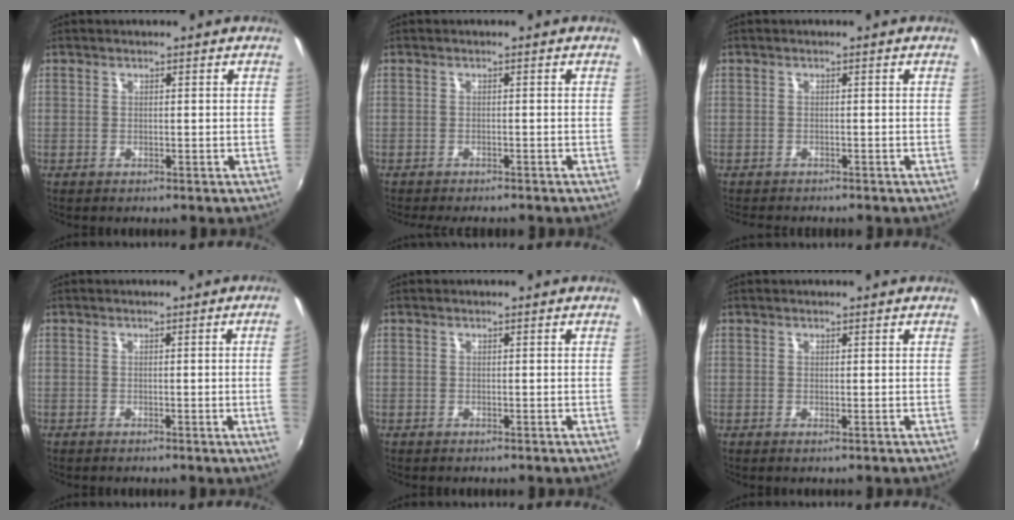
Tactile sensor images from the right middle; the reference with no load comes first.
{"total": 3.9, "force": [-3.5, 0.9, 1.6], "torque": [-0.036, -0.016, -0.053]}
{"total": 2.2, "force": [-2.0, 0.6, 0.4], "torque": [-0.018, -0.007, -0.036]}
{"total": 2.8, "force": [0.0, -1.7, 2.2], "torque": [-0.042, -0.011, 0.008]}
{"total": 0.0}
{"total": 0.0}